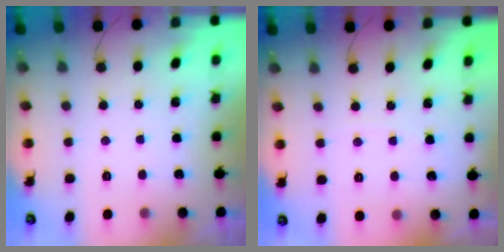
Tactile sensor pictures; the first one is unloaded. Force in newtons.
{"total": 2.3, "press": 2.3, "slide": 0.3}